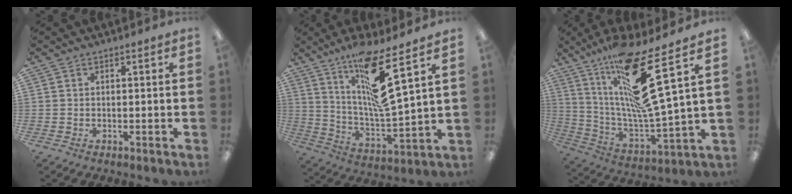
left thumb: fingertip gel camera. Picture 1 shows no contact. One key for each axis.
{"total": 17.2, "fx": 10.5, "fy": 2.8, "fz": 13.3, "tx": -0.253, "ty": -0.055, "tz": 0.164}
{"total": 23.4, "fx": 12.0, "fy": 5.2, "fz": 19.4, "tx": -0.333, "ty": -0.070, "tz": 0.195}